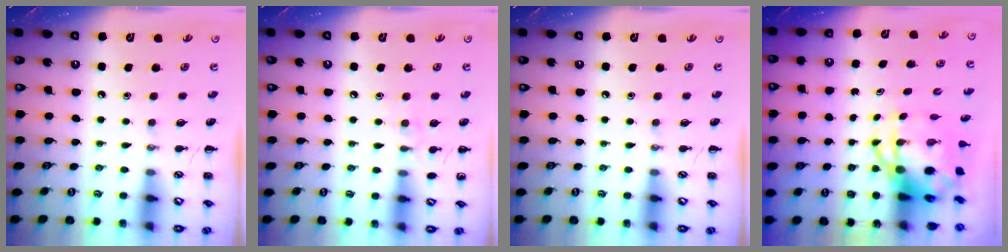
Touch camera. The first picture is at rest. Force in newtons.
{"total": 6.5, "press": 6.2, "slide": 1.9}
{"total": 0.0}
{"total": 7.2, "press": 7.0, "slide": 1.9}